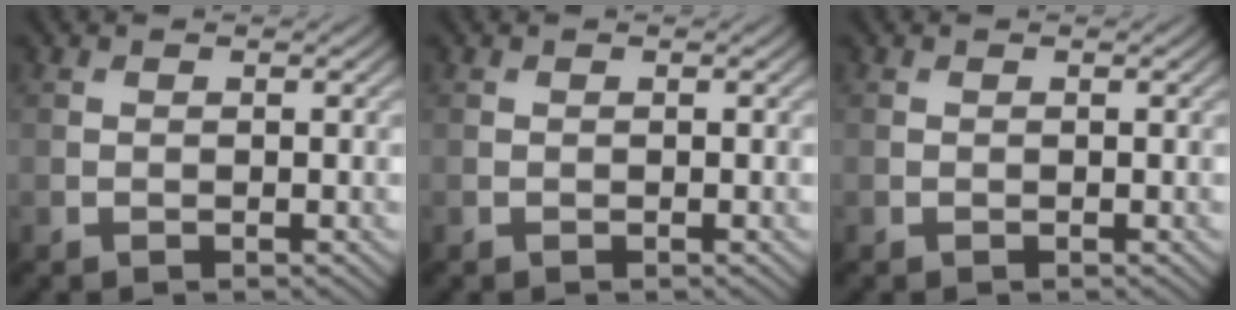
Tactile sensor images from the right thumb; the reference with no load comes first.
{"total": 0.0}
{"total": 0.0}